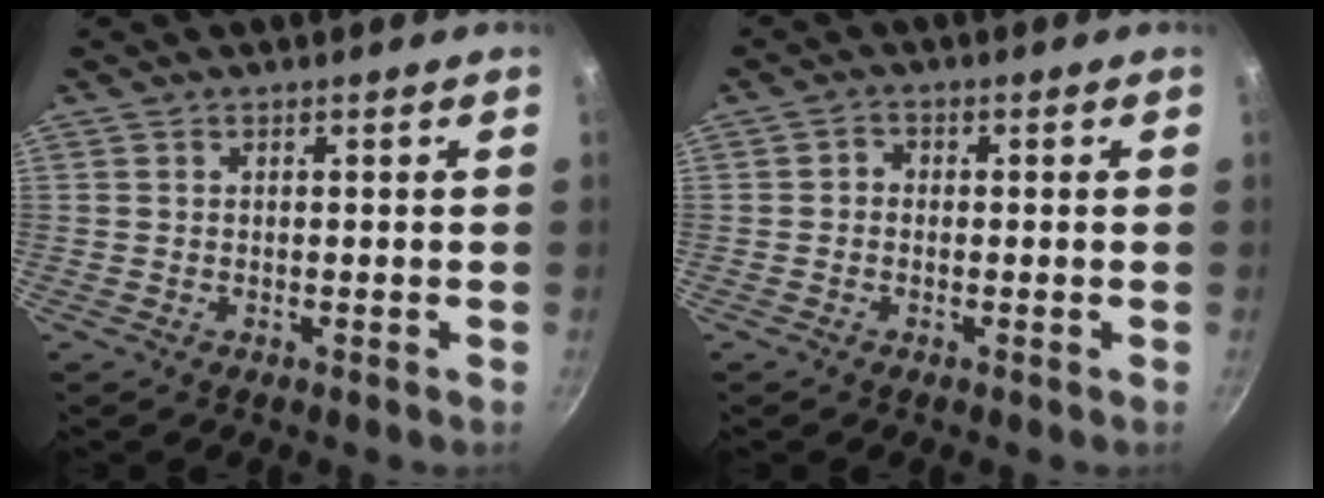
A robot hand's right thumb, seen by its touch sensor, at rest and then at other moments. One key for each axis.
{"total": 1.6, "fx": -0.5, "fy": 1.4, "fz": 0.7, "tx": -0.009, "ty": 0.008, "tz": -0.012}